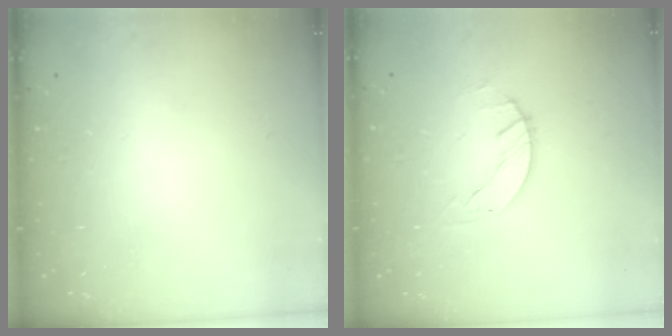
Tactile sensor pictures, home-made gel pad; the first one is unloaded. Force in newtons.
{"total": 1.6, "press": 1.6, "slide": 0.3}